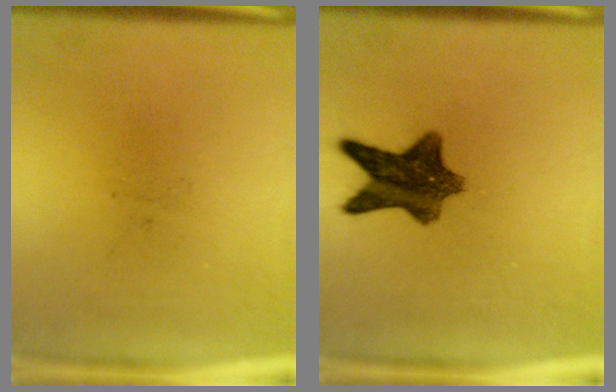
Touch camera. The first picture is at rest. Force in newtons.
{"total": 9.5}